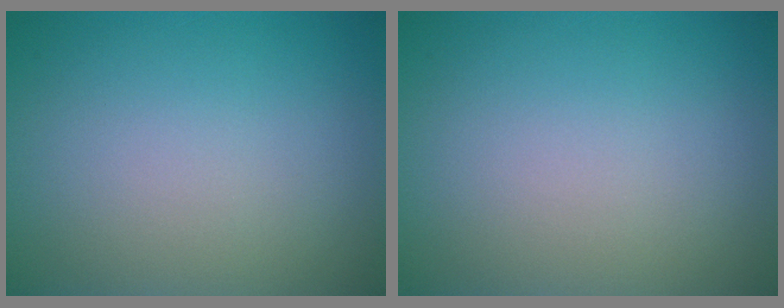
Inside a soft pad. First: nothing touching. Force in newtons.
{"total": 0.0}